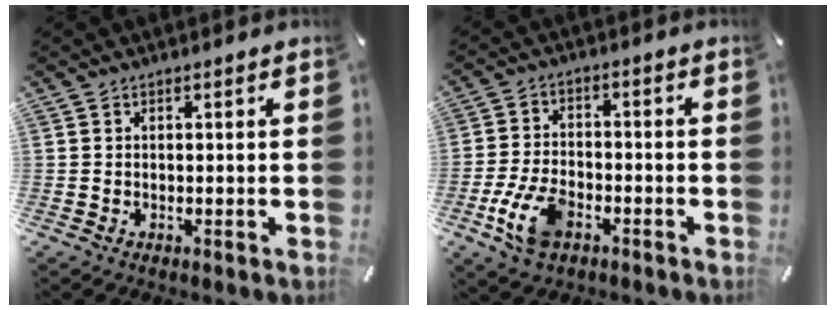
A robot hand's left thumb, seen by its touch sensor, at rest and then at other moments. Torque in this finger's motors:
{"motor_torque": [0.60, 2.52, 1.07, 0.39, 0.18]}